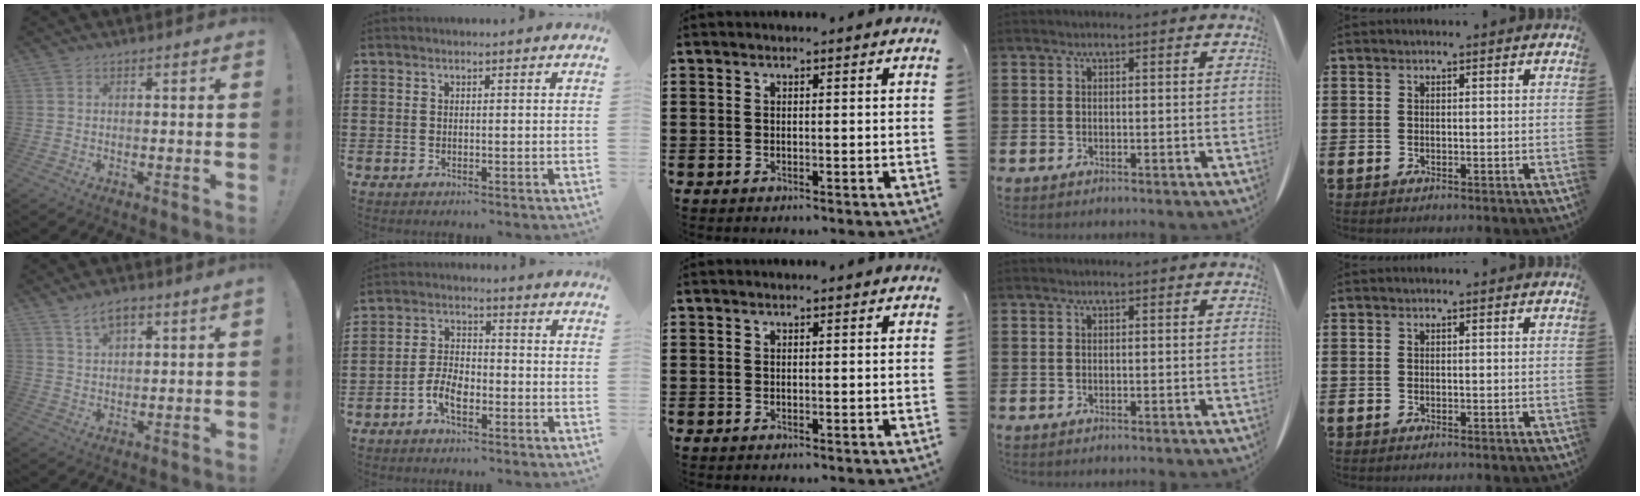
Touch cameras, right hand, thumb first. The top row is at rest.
{"thumb": {"total": 5.7, "force": [3.9, 1.9, 3.7], "torque": [-0.058, -0.015, 0.070]}, "index": {"total": 5.0, "force": [-2.6, 2.6, 3.5], "torque": [-0.090, 0.002, -0.056]}}